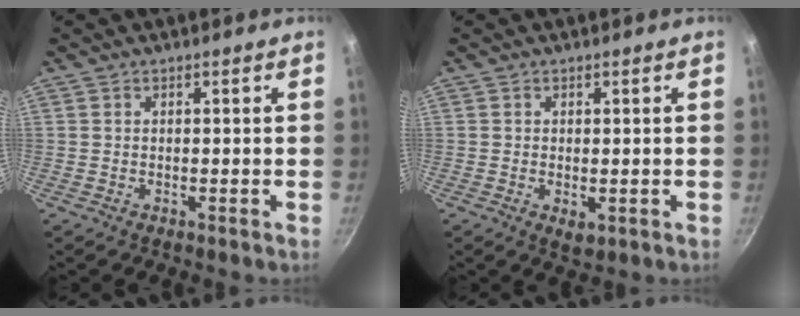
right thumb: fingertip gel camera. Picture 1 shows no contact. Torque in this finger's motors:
{"motor_torque": [-0.30, 0.12, -0.26, -0.04, 0.09]}